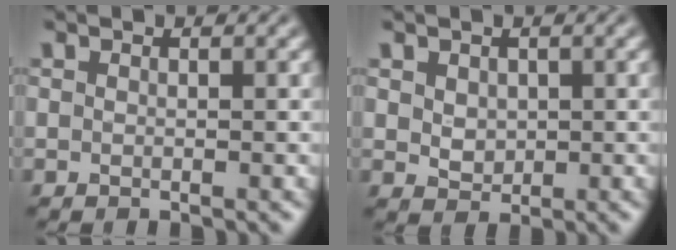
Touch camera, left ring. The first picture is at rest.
{"total": 1.7, "force": [0.5, 1.4, 0.9], "torque": [-0.020, -0.004, 0.015]}